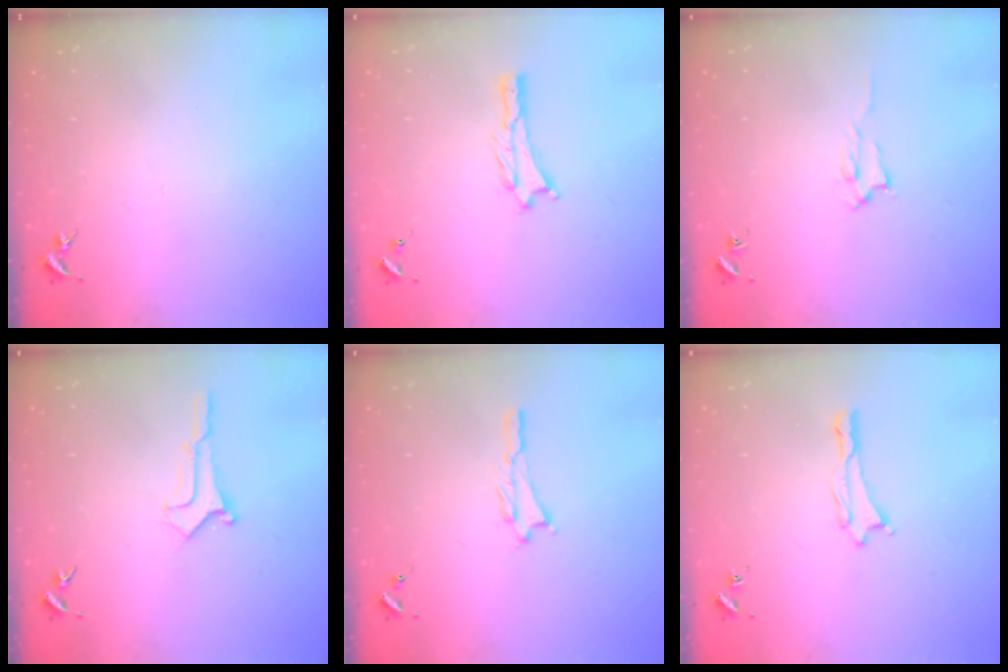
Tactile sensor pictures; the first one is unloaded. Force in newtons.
{"total": 0.9, "press": 0.9, "slide": 0.2}
{"total": 1.4, "press": 1.4, "slide": 0.2}
{"total": 0.6, "press": 0.6, "slide": 0.1}
{"total": 0.8, "press": 0.8, "slide": 0.2}
{"total": 0.6, "press": 0.5, "slide": 0.2}